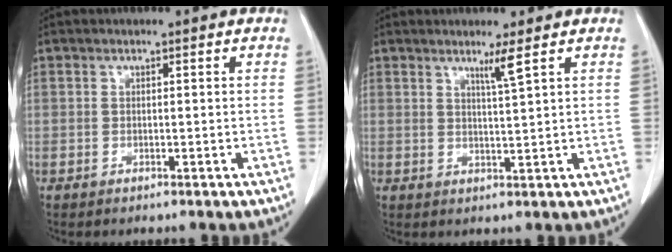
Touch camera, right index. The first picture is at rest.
{"total": 2.6, "force": [1.6, -0.9, 1.8], "torque": [-0.035, -0.014, 0.034]}